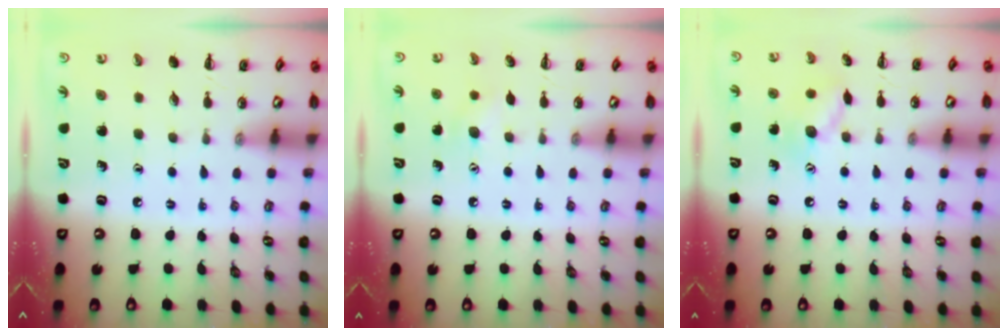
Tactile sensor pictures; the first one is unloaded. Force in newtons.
{"total": 5.1, "press": 5.0, "slide": 1.2}
{"total": 8.8, "press": 8.8, "slide": 0.4}